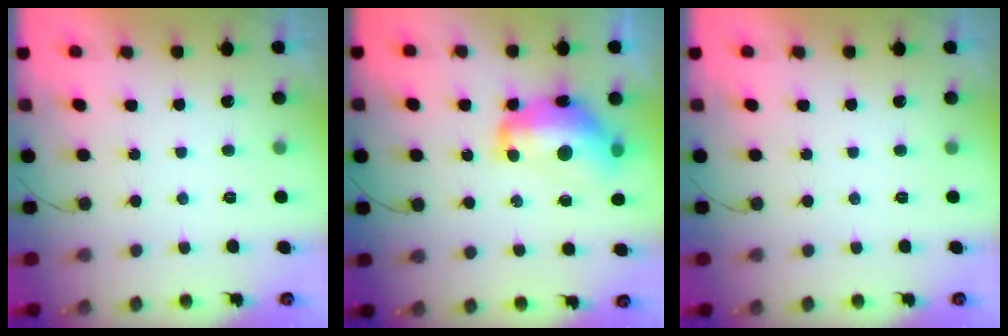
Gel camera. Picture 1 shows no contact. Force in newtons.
{"total": 15.2, "press": 15.2, "slide": 1.4}
{"total": 0.0}